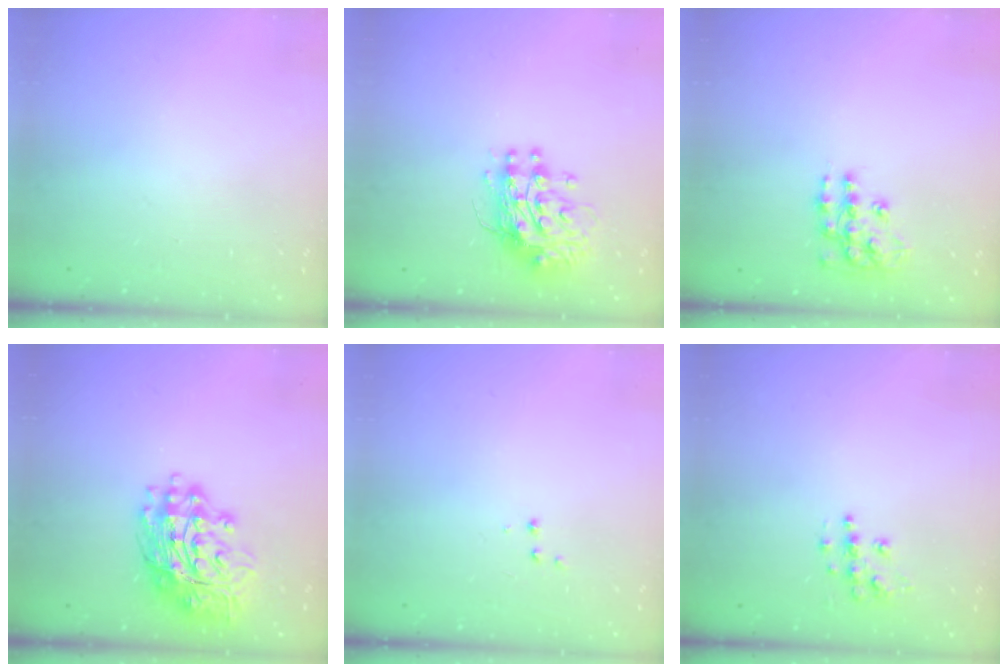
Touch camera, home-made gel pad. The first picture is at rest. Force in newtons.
{"total": 11.0, "press": 10.9, "slide": 1.0}
{"total": 11.7, "press": 11.6, "slide": 0.8}
{"total": 16.8, "press": 16.7, "slide": 1.9}
{"total": 2.6, "press": 2.5, "slide": 0.6}
{"total": 7.3, "press": 7.3, "slide": 0.2}